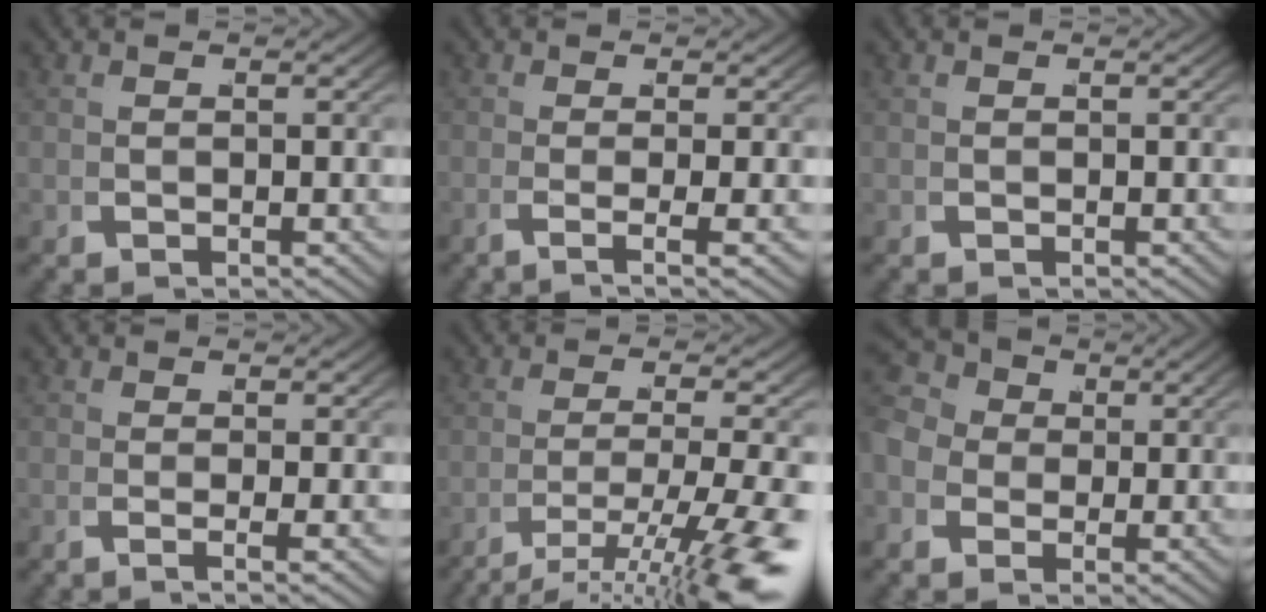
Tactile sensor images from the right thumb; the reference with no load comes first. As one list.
[{"total": 2.2, "force": [-0.8, -0.6, 2.0], "torque": [-0.030, 0.005, -0.021]}, {"total": 0.0}, {"total": 1.2, "force": [-0.4, -0.7, 0.9], "torque": [-0.008, 0.005, -0.012]}, {"total": 9.0, "force": [-5.2, 2.8, 6.8], "torque": [-0.100, -0.016, -0.069]}, {"total": 8.0, "force": [1.8, 6.4, 4.5], "torque": [-0.085, 0.006, 0.017]}]